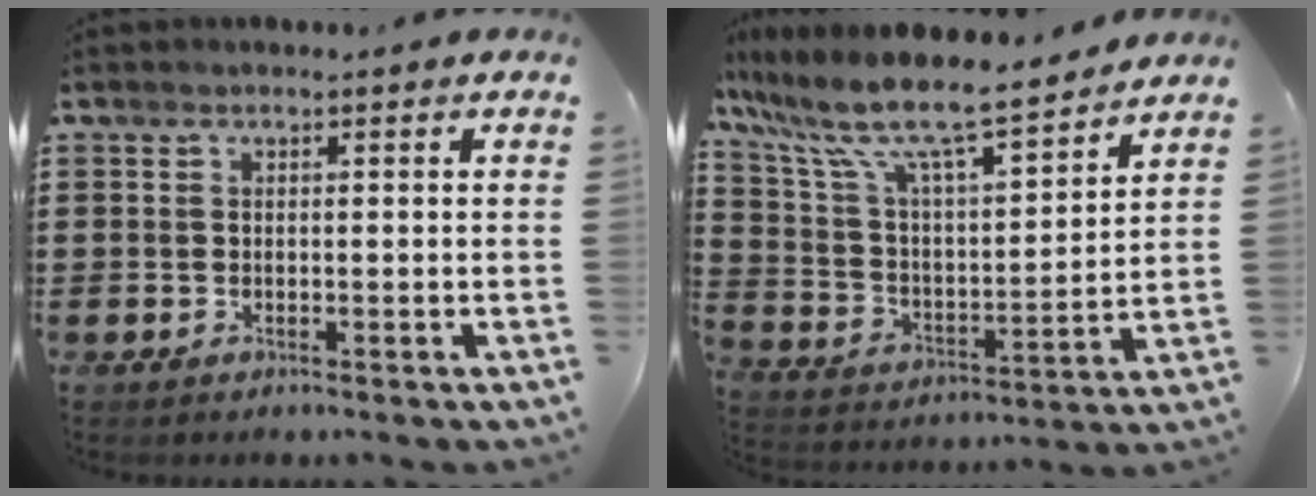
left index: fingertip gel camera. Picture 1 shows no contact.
{"total": 9.6, "force": [8.1, 1.1, 5.0], "torque": [-0.132, -0.056, 0.135]}